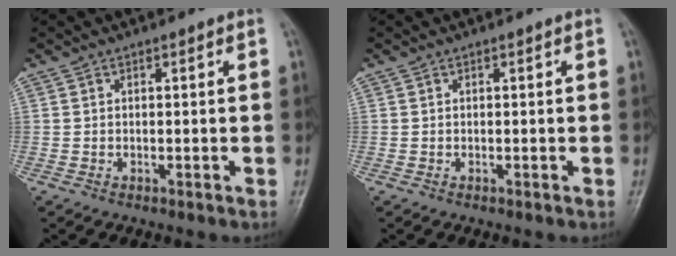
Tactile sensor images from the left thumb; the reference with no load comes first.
{"total": 0.0}